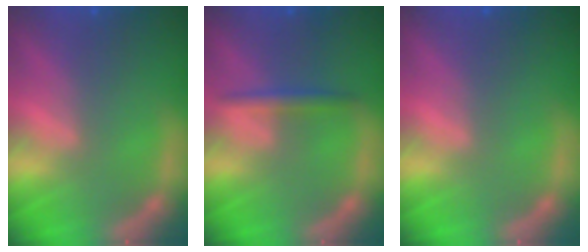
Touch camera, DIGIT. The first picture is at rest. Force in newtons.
{"total": 1.9}
{"total": 0.0}